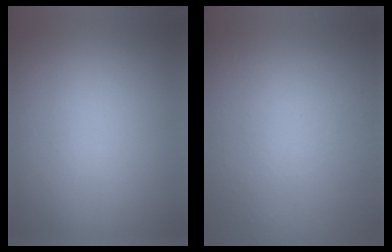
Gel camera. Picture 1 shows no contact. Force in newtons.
{"total": 9.8}